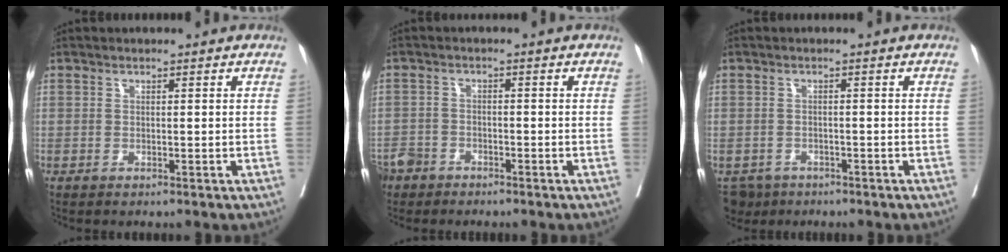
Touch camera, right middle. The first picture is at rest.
{"total": 4.8, "force": [-3.8, 2.7, 0.9], "torque": [-0.019, -0.001, -0.074]}
{"total": 4.4, "force": [-3.3, 2.9, 0.4], "torque": [0.001, 0.001, -0.052]}